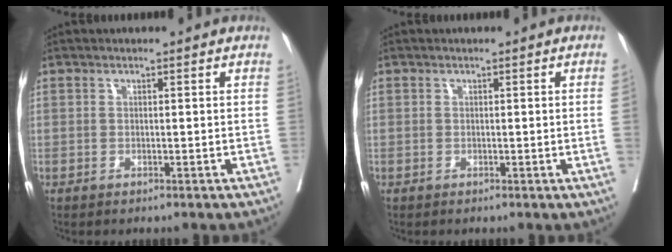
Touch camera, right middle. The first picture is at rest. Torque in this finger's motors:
{"motor_torque": [0.36, -0.36, -0.36, -0.07]}